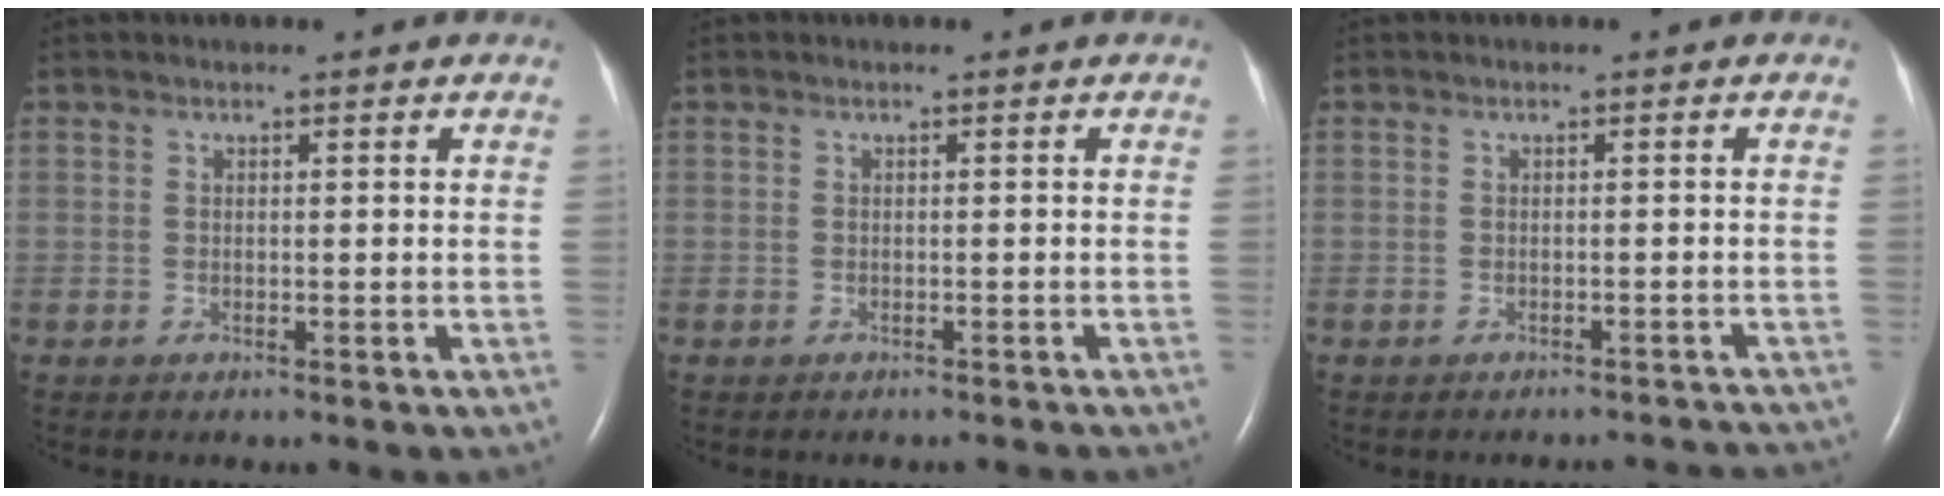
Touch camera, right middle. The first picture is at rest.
{"total": 2.1, "force": [-2.0, 0.4, 0.6], "torque": [-0.013, -0.003, -0.022]}
{"total": 5.1, "force": [-5.0, 1.1, 0.5], "torque": [-0.003, 0.002, -0.046]}